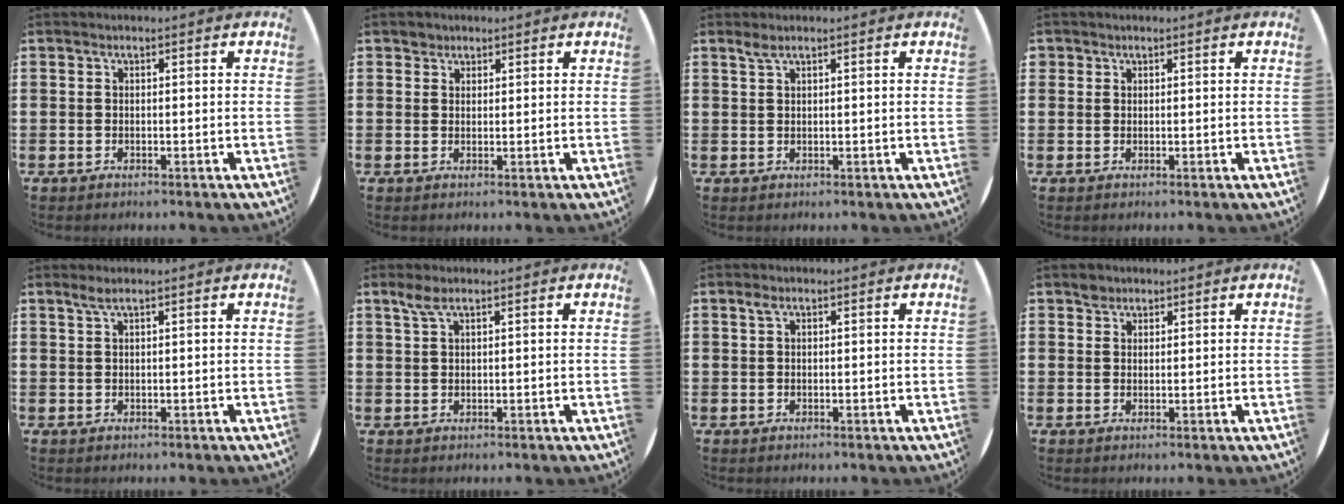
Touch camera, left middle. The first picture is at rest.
{"total": 1.4, "force": [1.2, 0.8, 0.0], "torque": [0.007, -0.002, 0.022]}
{"total": 1.1, "force": [0.9, 0.1, 0.6], "torque": [-0.014, 0.001, 0.016]}
{"total": 0.7, "force": [0.6, 0.4, 0.0], "torque": [-0.002, 0.002, 0.012]}
{"total": 1.2, "force": [0.8, 0.0, 1.0], "torque": [-0.020, 0.001, 0.013]}
{"total": 2.0, "force": [1.3, 0.5, 1.5], "torque": [-0.032, 0.005, 0.023]}
{"total": 1.0, "force": [0.5, 0.6, 0.6], "torque": [-0.005, 0.001, 0.007]}
{"total": 1.6, "force": [1.4, 0.8, 0.1], "torque": [0.011, -0.005, 0.024]}